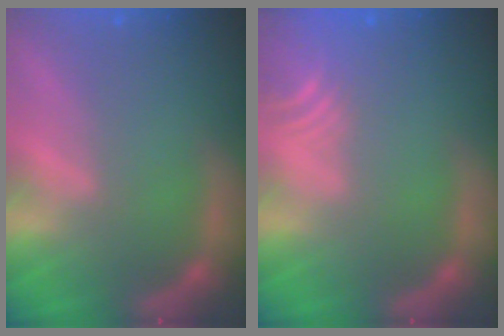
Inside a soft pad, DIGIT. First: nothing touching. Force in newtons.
{"total": 5.1}